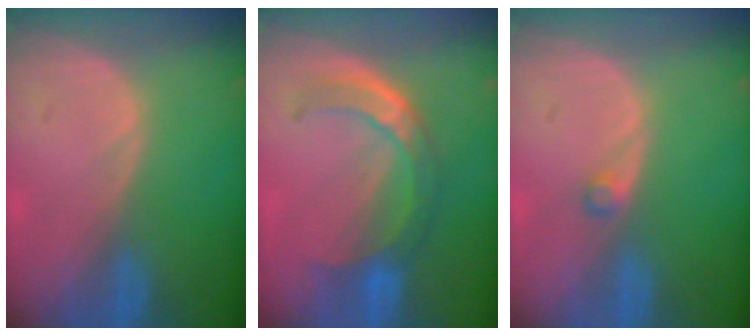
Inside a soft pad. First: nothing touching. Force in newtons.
{"total": 6.7, "press": 6.2, "slide": 2.5}
{"total": 1.2, "press": 1.2, "slide": 0.2}